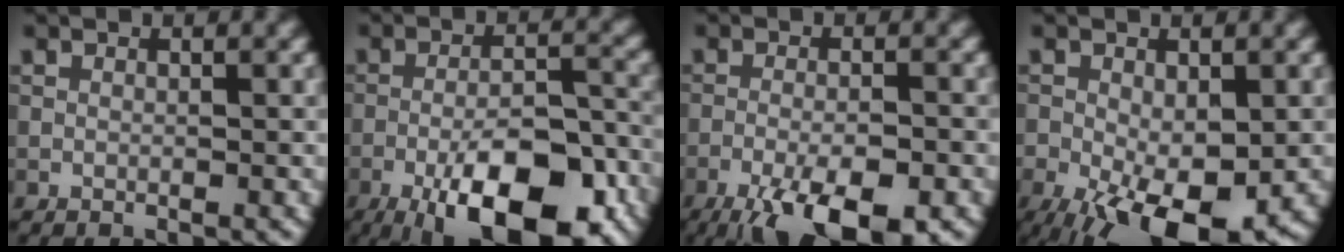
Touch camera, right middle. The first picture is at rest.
{"total": 12.0, "force": [-6.3, 4.3, 9.3], "torque": [-0.148, -0.006, -0.102]}
{"total": 8.8, "force": [-5.7, 2.5, 6.1], "torque": [-0.107, -0.028, -0.091]}
{"total": 11.3, "force": [-4.9, 5.4, 8.6], "torque": [-0.158, -0.041, -0.063]}